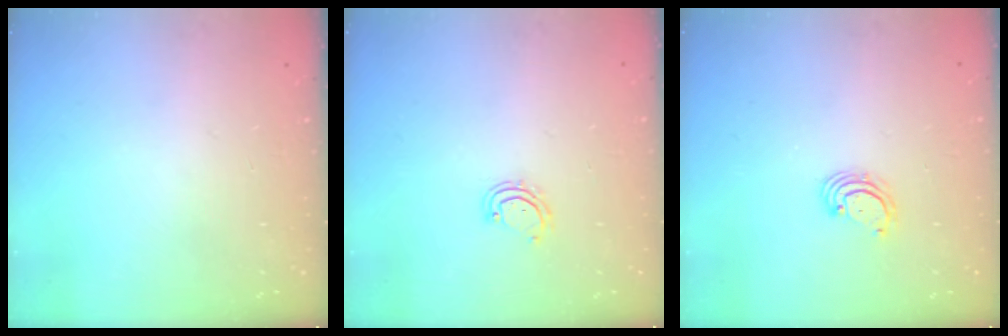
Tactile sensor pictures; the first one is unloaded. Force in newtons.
{"total": 4.1, "press": 4.1, "slide": 0.3}
{"total": 2.5, "press": 2.5, "slide": 0.3}